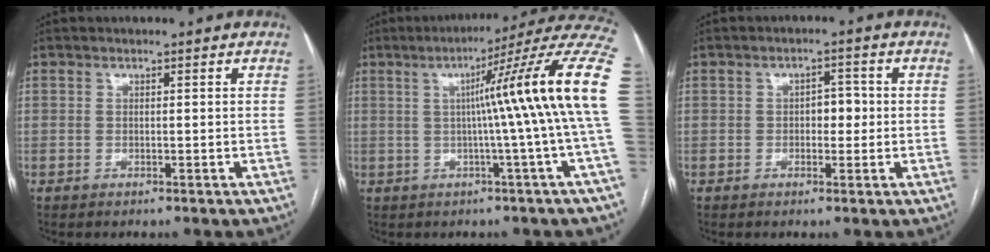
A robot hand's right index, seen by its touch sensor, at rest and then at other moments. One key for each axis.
{"total": 17.1, "fx": 1.3, "fy": -2.6, "fz": 16.8, "tx": -0.202, "ty": 0.026, "tz": 0.006}
{"total": 3.1, "fx": -0.1, "fy": 1.8, "fz": 2.5, "tx": -0.030, "ty": 0.010, "tz": -0.002}